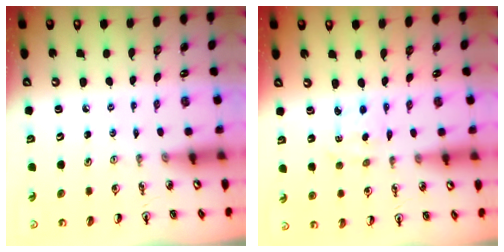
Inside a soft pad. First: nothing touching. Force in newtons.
{"total": 1.8, "press": 1.8, "slide": 0.2}